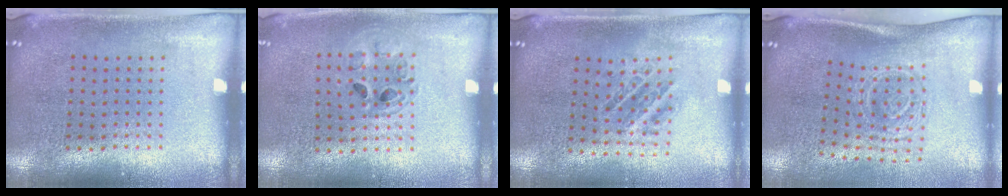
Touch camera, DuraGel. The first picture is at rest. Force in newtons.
{"total": 1.0, "press": 1.0, "slide": 0.2}
{"total": 1.0, "press": 1.0, "slide": 0.2}
{"total": 1.7, "press": 1.2, "slide": 1.2}